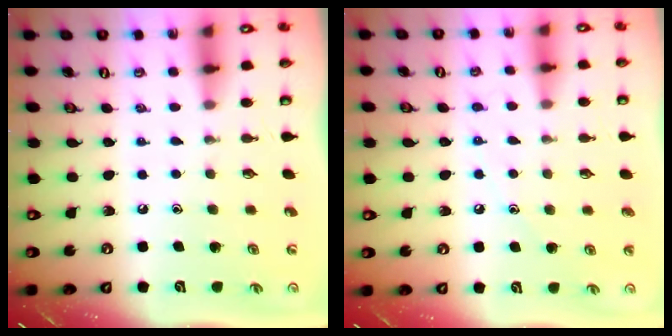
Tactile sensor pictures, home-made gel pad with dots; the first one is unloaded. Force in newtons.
{"total": 5.9, "press": 5.8, "slide": 0.7}